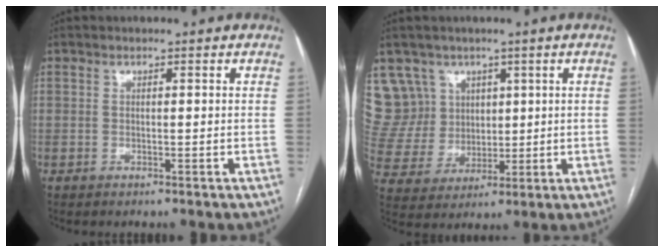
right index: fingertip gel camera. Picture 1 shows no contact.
{"total": 9.7, "force": [5.3, 8.1, 0.4], "torque": [-0.020, 0.040, 0.122]}